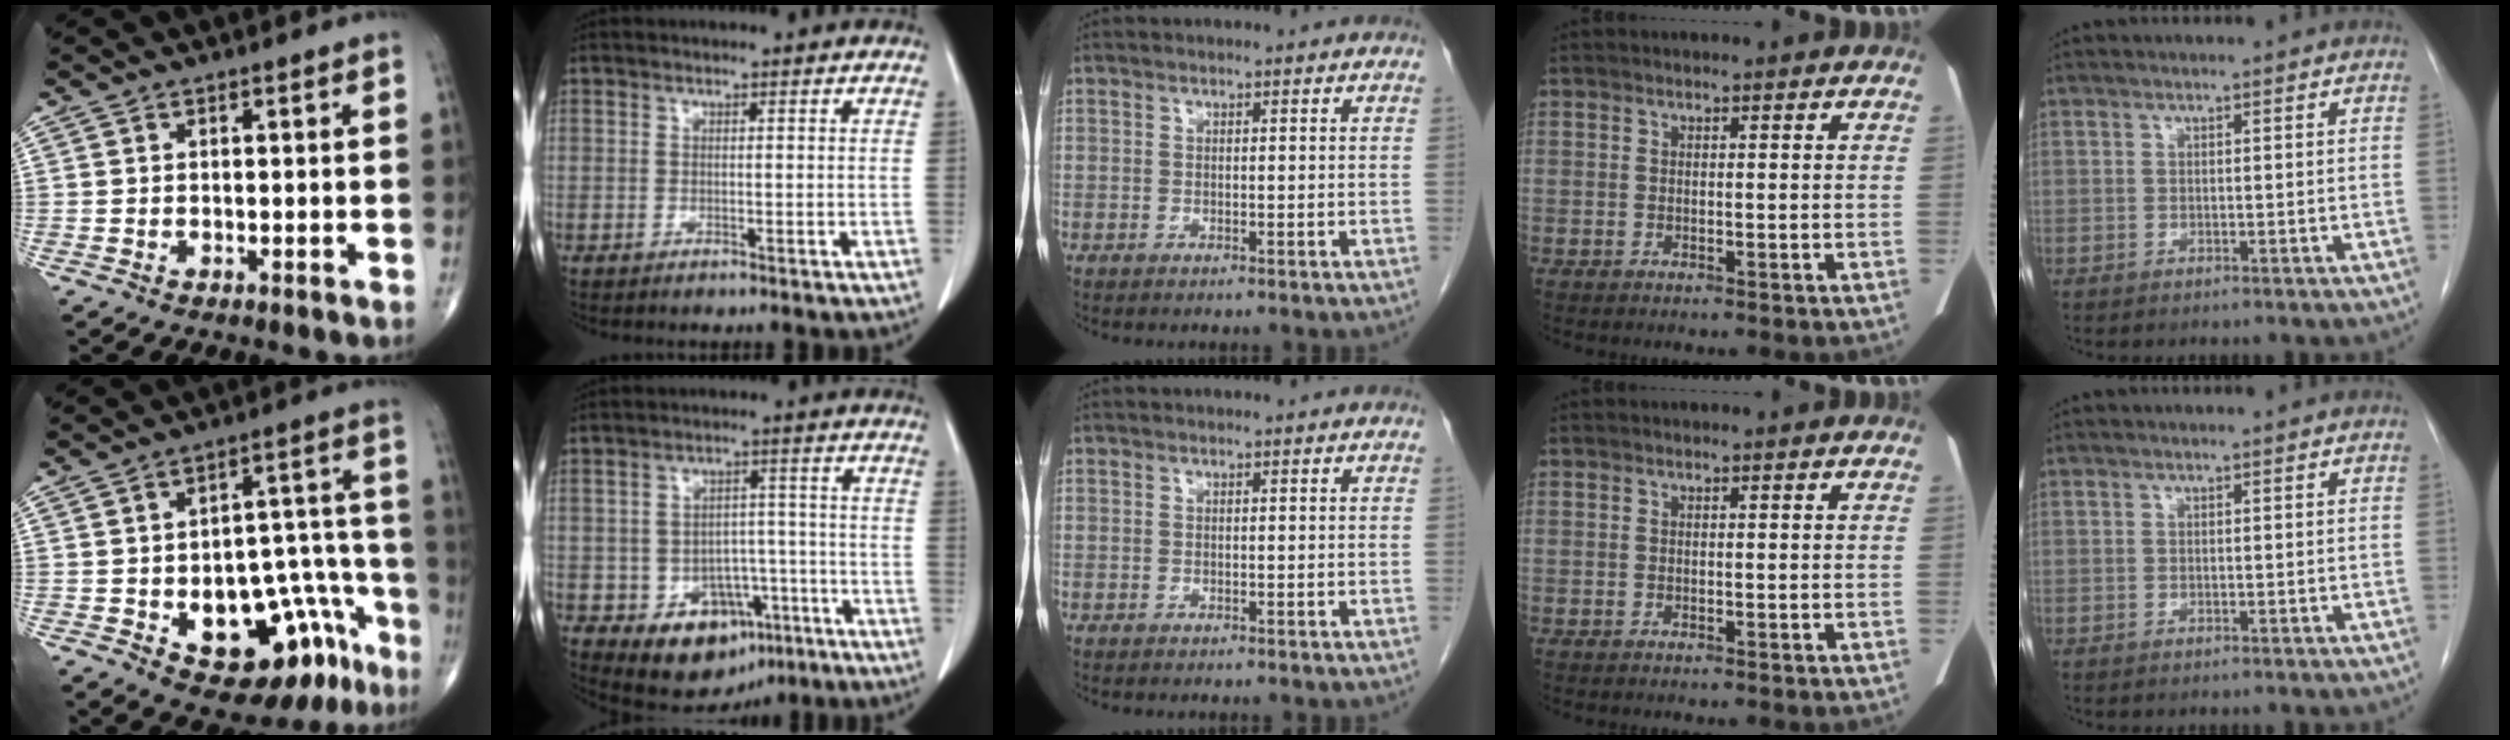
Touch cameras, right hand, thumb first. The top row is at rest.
{"thumb": {"total": 18.0, "force": [-8.6, 9.5, 12.6], "torque": [-0.113, 0.081, -0.107]}, "index": {"total": 10.2, "force": [-4.9, 7.6, 4.7], "torque": [-0.059, 0.026, -0.058]}}